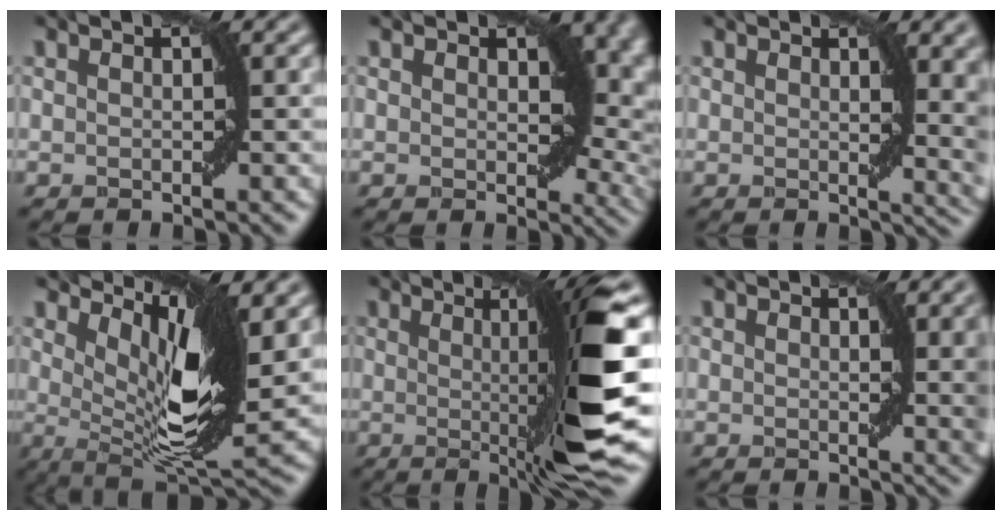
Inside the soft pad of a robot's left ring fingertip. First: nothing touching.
{"total": 7.0, "force": [1.9, 3.9, 5.5], "torque": [-0.068, -0.001, 0.030]}
{"total": 6.5, "force": [1.7, 2.8, 5.6], "torque": [-0.033, -0.005, 0.032]}
{"total": 9.1, "force": [3.6, 2.8, 7.9], "torque": [-0.126, -0.009, 0.073]}
{"total": 10.7, "force": [0.3, 1.3, 10.6], "torque": [-0.138, -0.009, 0.015]}
{"total": 6.2, "force": [1.5, 2.0, 5.7], "torque": [-0.046, -0.003, 0.026]}